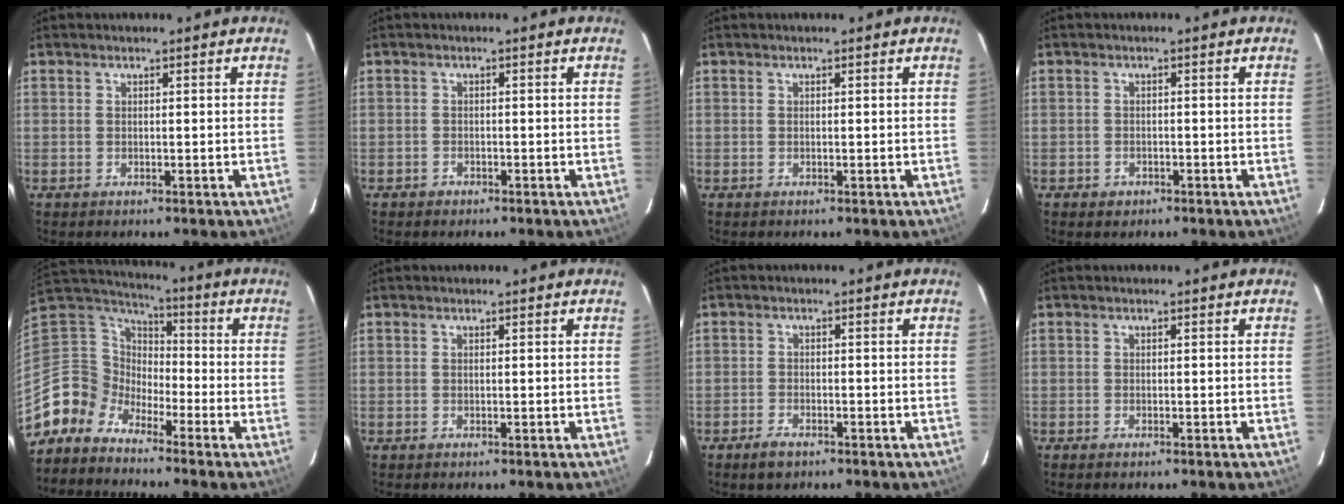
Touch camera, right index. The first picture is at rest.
{"total": 1.2, "force": [-0.9, 0.7, 0.0], "torque": [-0.002, 0.006, -0.014]}
{"total": 0.0}
{"total": 2.1, "force": [-1.2, 1.6, 0.5], "torque": [-0.011, 0.002, -0.014]}
{"total": 8.6, "force": [-6.5, 5.6, 0.1], "torque": [-0.023, 0.044, -0.157]}
{"total": 0.0}
{"total": 3.1, "force": [-2.2, 1.3, 1.6], "torque": [-0.042, -0.003, -0.041]}
{"total": 0.7, "force": [-0.6, 0.2, 0.3], "torque": [-0.008, -0.002, -0.011]}